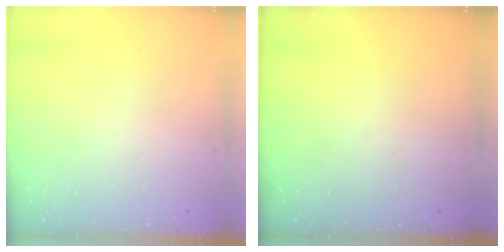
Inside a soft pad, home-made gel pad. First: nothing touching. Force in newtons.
{"total": 0.0}